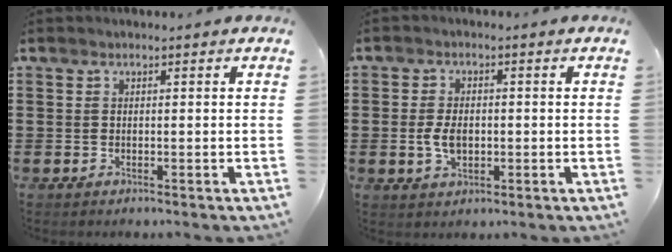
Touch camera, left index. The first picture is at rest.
{"total": 4.1, "force": [-0.4, 2.5, 3.2], "torque": [-0.076, 0.001, -0.012]}